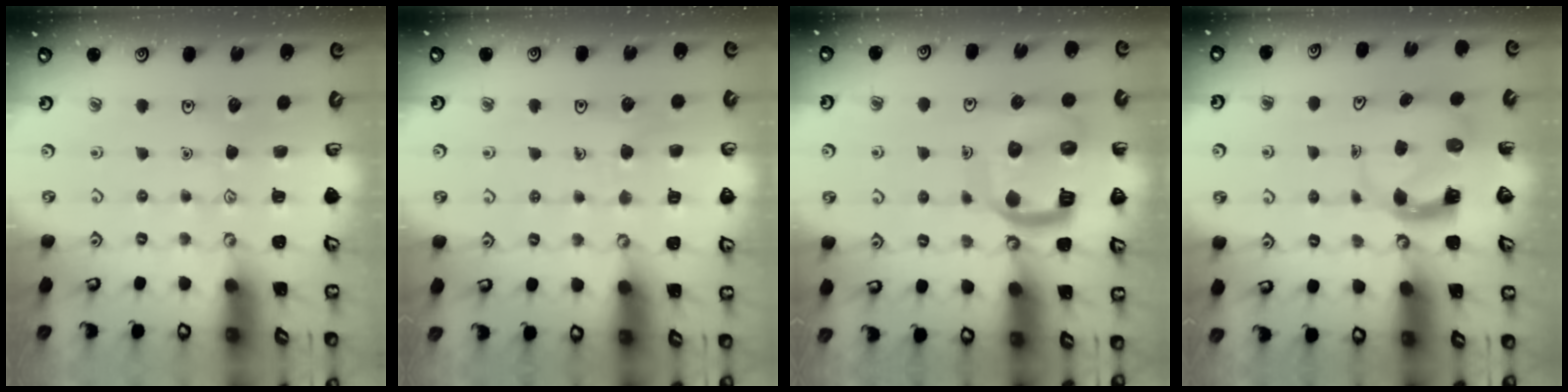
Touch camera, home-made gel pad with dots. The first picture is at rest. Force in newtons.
{"total": 3.9, "press": 3.9, "slide": 0.2}
{"total": 14.1, "press": 14.0, "slide": 1.6}
{"total": 3.7, "press": 3.7, "slide": 0.6}